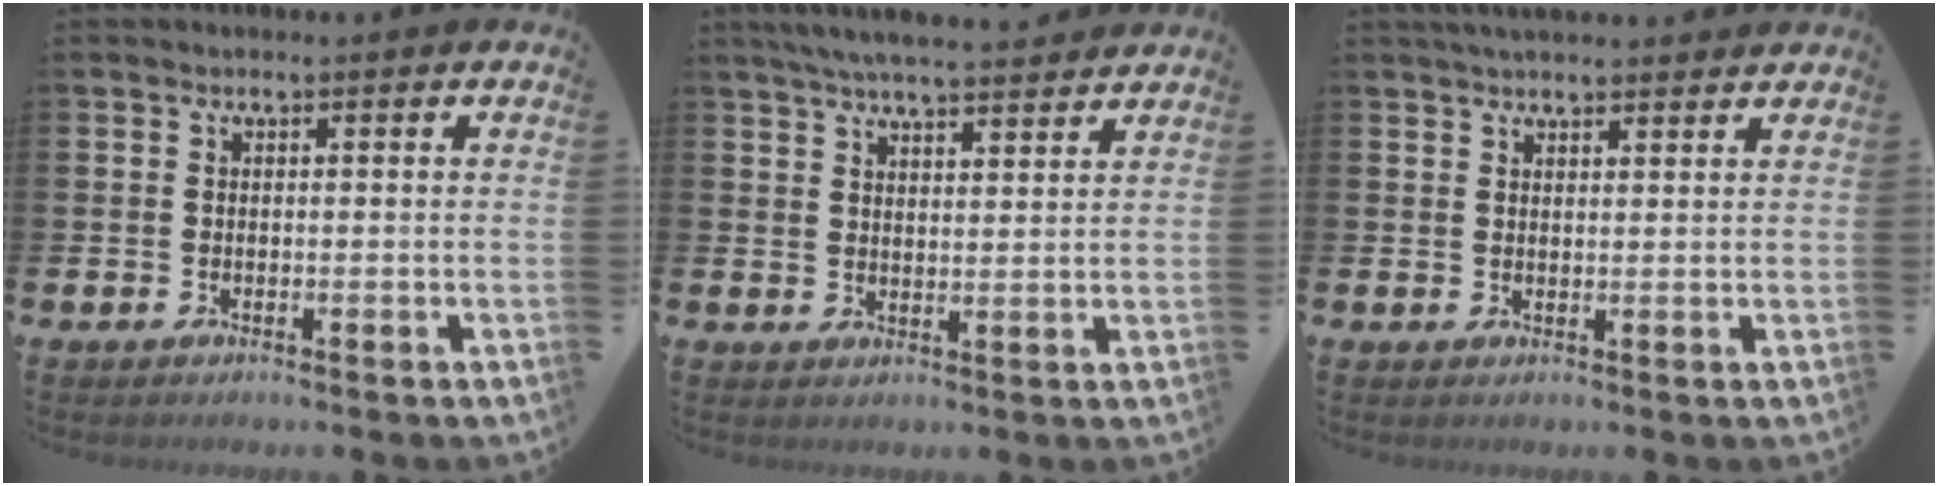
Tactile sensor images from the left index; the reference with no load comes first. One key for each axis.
{"total": 5.5, "fx": 5.4, "fy": 0.3, "fz": 1.4, "tx": -0.040, "ty": -0.022, "tz": 0.096}
{"total": 2.9, "fx": 2.8, "fy": 0.4, "fz": 0.6, "tx": -0.016, "ty": -0.006, "tz": 0.051}